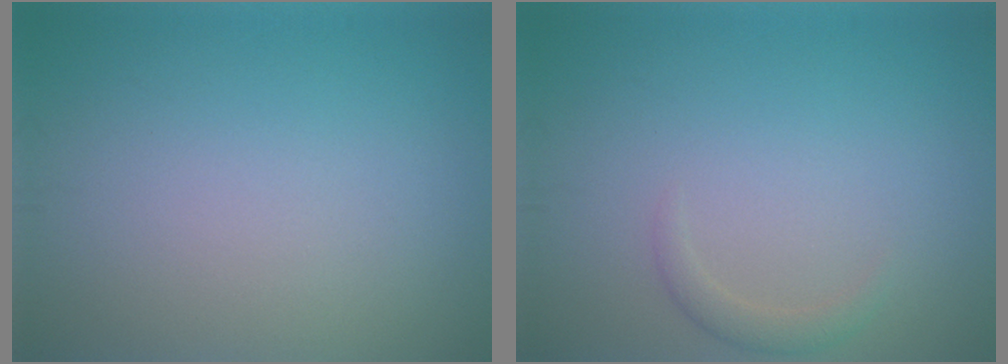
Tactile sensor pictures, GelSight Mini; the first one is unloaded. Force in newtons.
{"total": 1.2, "press": 1.2, "slide": 0.0}